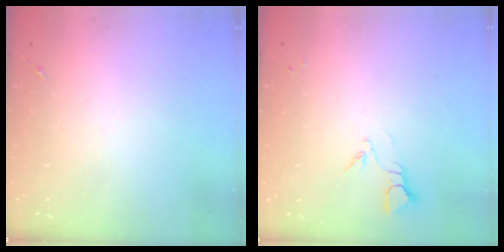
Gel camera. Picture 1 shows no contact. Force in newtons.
{"total": 3.0, "press": 3.0, "slide": 0.3}